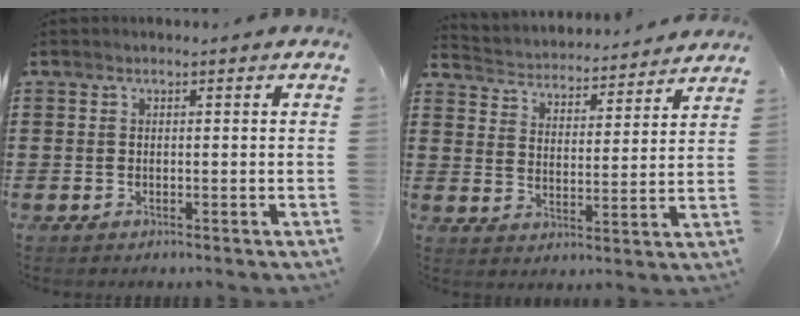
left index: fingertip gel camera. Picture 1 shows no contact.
{"total": 3.3, "force": [3.3, 0.0, -0.4], "torque": [-0.016, -0.032, 0.049]}